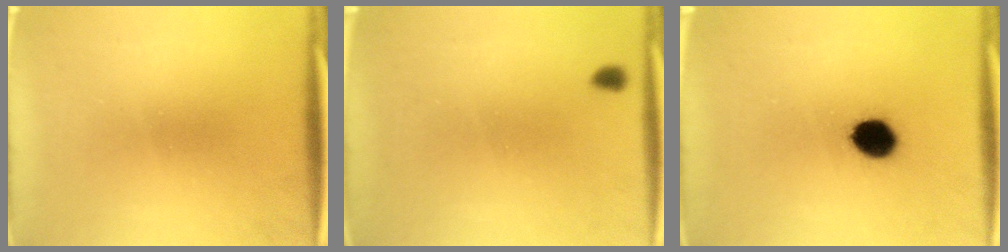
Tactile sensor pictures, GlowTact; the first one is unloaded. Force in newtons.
{"total": 0.7}
{"total": 8.6}